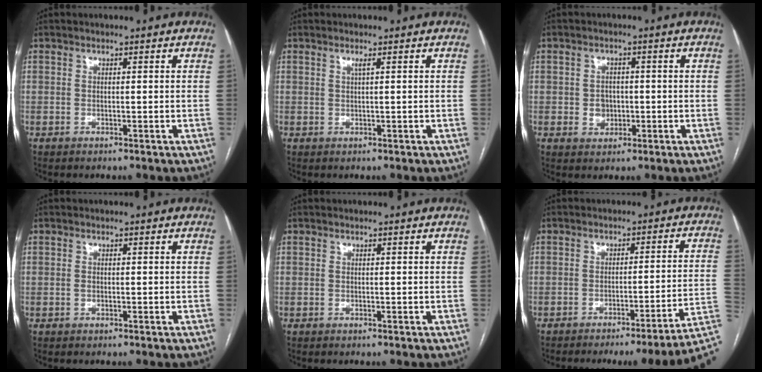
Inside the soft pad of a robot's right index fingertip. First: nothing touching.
{"total": 0.8, "force": [0.4, -0.2, 0.6], "torque": [-0.018, -0.002, 0.010]}
{"total": 3.2, "force": [-0.5, 2.8, 1.5], "torque": [-0.020, 0.006, 0.000]}
{"total": 0.7, "force": [-0.1, 0.5, 0.5], "torque": [-0.012, 0.001, -0.003]}
{"total": 0.0}
{"total": 13.0, "force": [-8.8, -2.0, 9.4], "torque": [-0.072, 0.016, -0.112]}